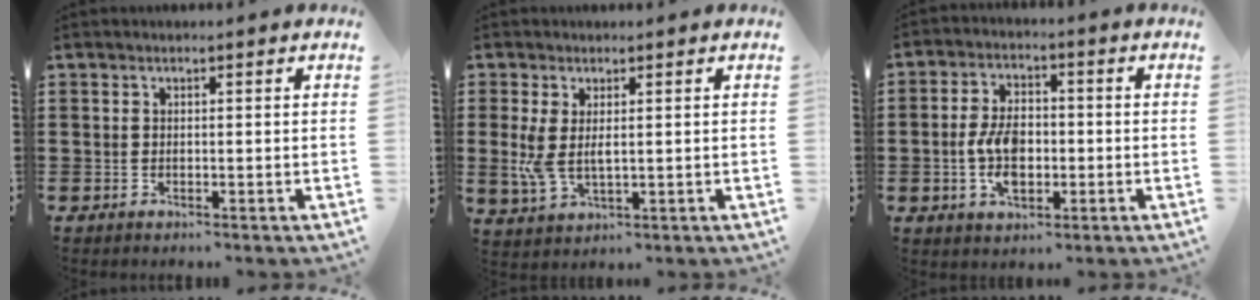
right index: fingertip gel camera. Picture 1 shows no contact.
{"total": 4.6, "force": [0.7, 2.2, 4.0], "torque": [-0.102, -0.004, 0.008]}
{"total": 6.9, "force": [-1.1, 4.0, 5.5], "torque": [-0.112, 0.002, -0.026]}